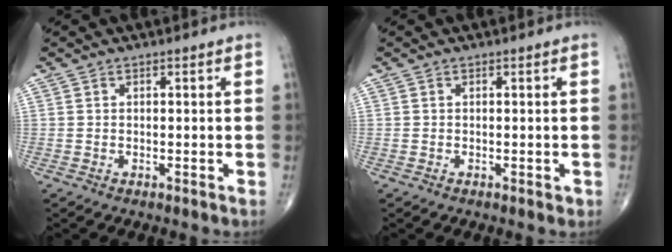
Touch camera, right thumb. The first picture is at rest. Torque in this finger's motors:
{"motor_torque": [-0.19, 0.01, -0.10, -0.14, 0.02]}